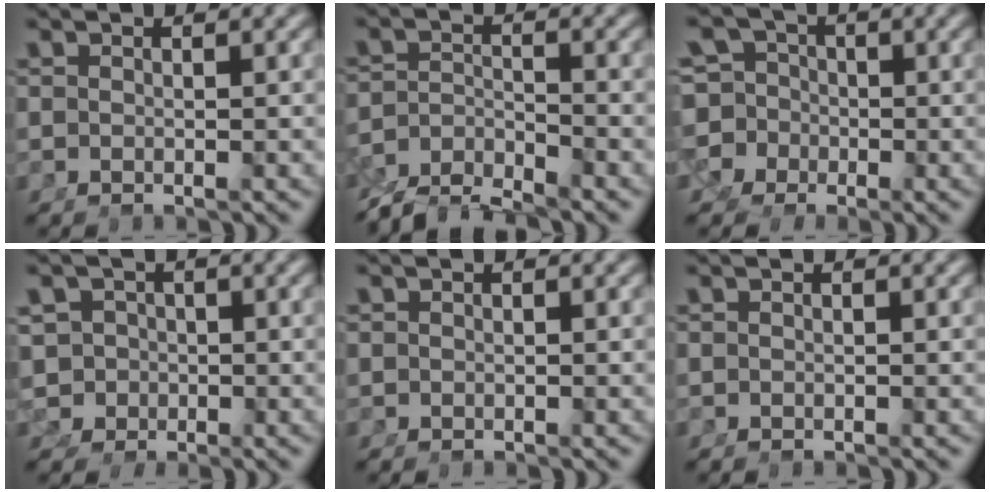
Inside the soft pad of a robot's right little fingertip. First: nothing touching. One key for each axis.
{"total": 5.7, "fx": -5.0, "fy": 1.7, "fz": 2.3, "tx": -0.025, "ty": -0.019, "tz": -0.079}
{"total": 13.1, "fx": -1.6, "fy": 12.5, "fz": 3.6, "tx": -0.124, "ty": -0.051, "tz": -0.035}
{"total": 9.7, "fx": -1.3, "fy": 9.2, "fz": 2.9, "tx": -0.089, "ty": -0.039, "tz": -0.021}
{"total": 0.0}
{"total": 0.0}